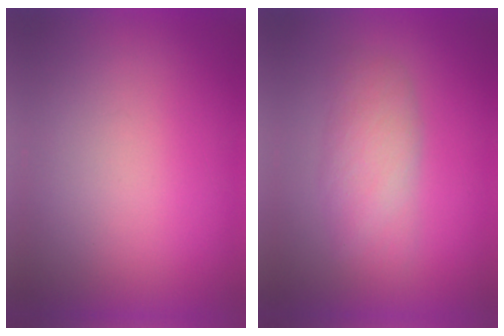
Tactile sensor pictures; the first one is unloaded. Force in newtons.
{"total": 4.0}